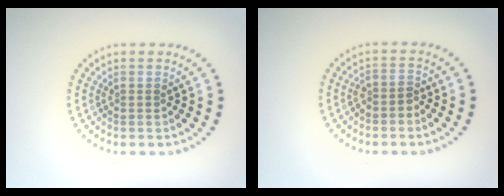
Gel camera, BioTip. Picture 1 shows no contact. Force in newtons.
{"total": 1.6, "press": 1.2, "slide": 1.1}